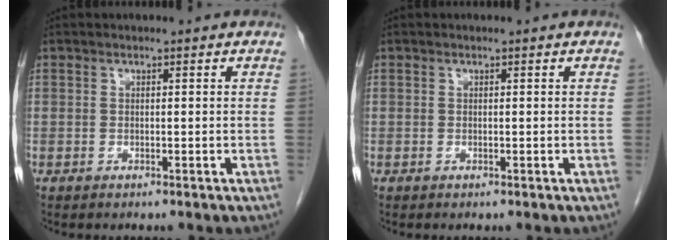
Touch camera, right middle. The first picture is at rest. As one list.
[{"total": 0.0}]